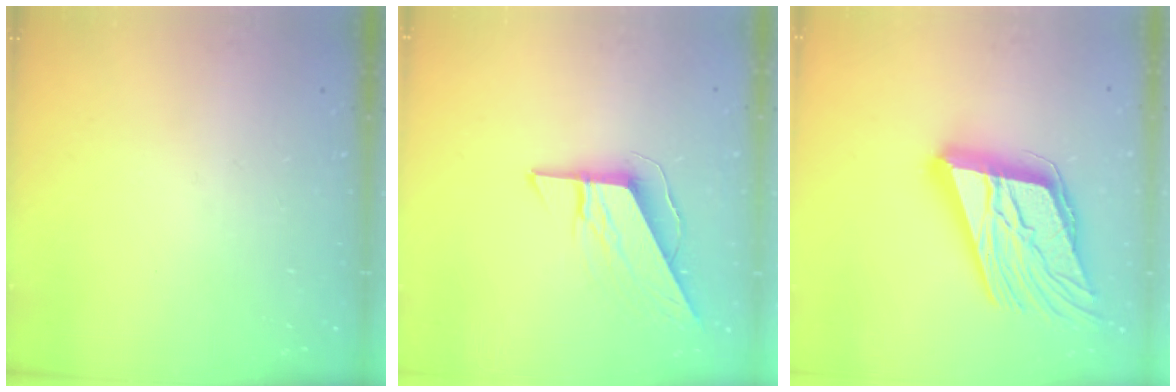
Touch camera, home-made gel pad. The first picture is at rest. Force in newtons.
{"total": 8.8, "press": 8.8, "slide": 0.5}
{"total": 27.8, "press": 27.3, "slide": 5.1}